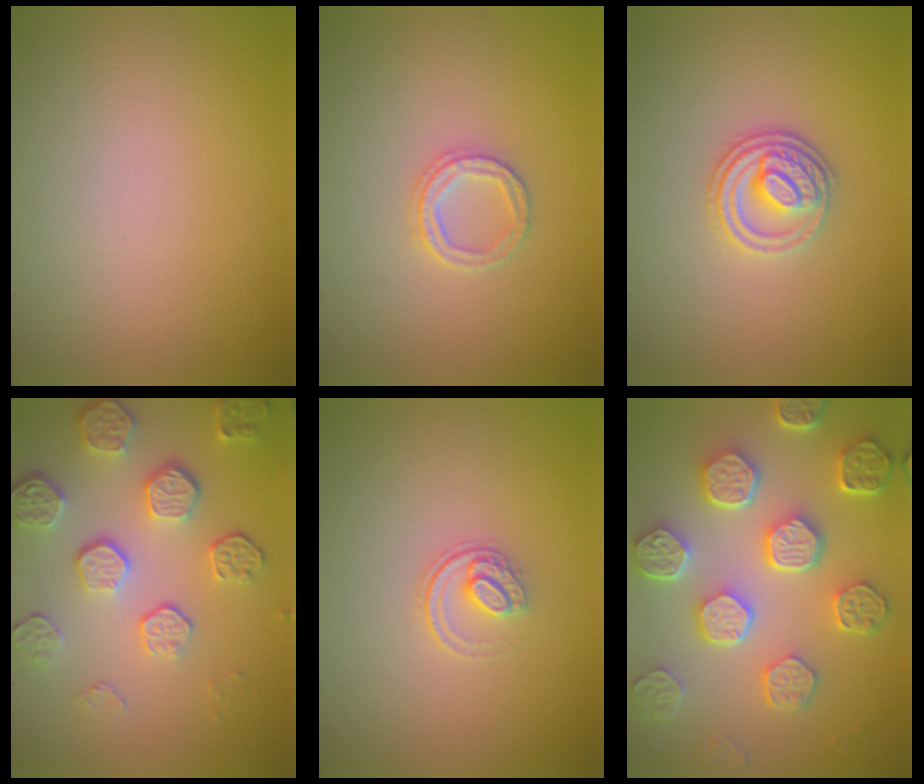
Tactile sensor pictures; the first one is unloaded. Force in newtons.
{"total": 2.1, "press": 2.0, "slide": 0.4}
{"total": 3.3, "press": 2.9, "slide": 1.6}
{"total": 5.4, "press": 4.1, "slide": 3.6}
{"total": 1.5, "press": 1.1, "slide": 1.1}
{"total": 8.0, "press": 6.1, "slide": 5.2}